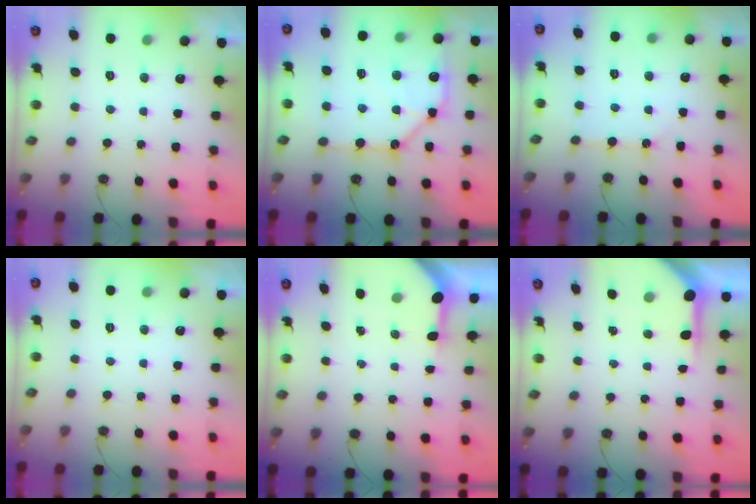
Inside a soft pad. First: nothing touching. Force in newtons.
{"total": 14.9, "press": 14.8, "slide": 1.8}
{"total": 4.4, "press": 4.4, "slide": 0.7}
{"total": 0.0}
{"total": 3.5, "press": 3.5, "slide": 0.3}
{"total": 6.2, "press": 6.2, "slide": 0.5}